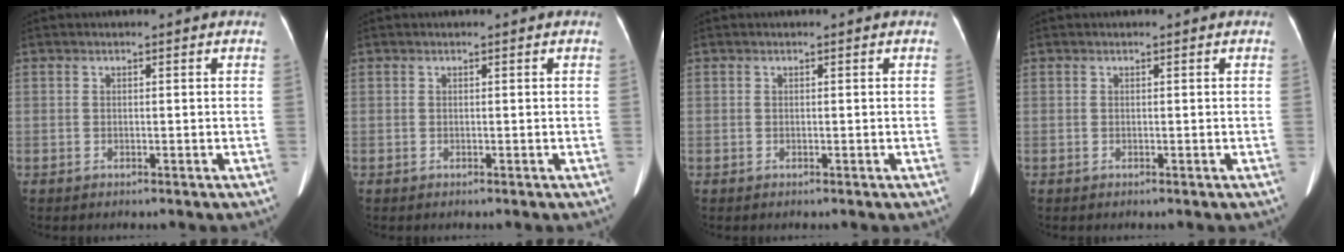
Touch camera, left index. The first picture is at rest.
{"total": 0.0}
{"total": 0.0}
{"total": 0.0}